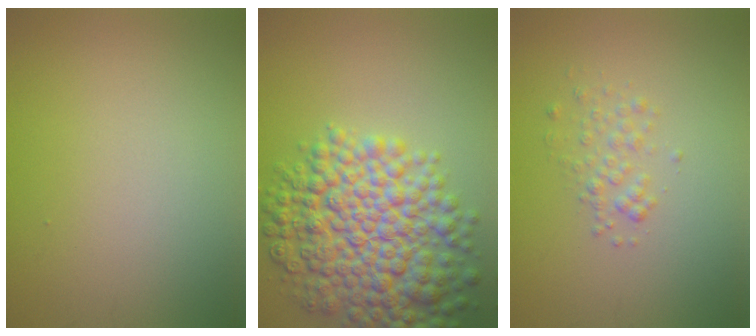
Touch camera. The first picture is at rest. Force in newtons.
{"total": 9.7, "press": 9.7, "slide": 0.2}
{"total": 1.5, "press": 1.5, "slide": 0.1}